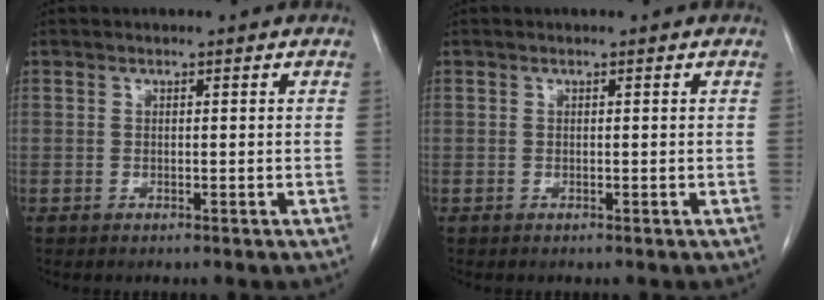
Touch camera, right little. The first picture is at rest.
{"total": 0.0}